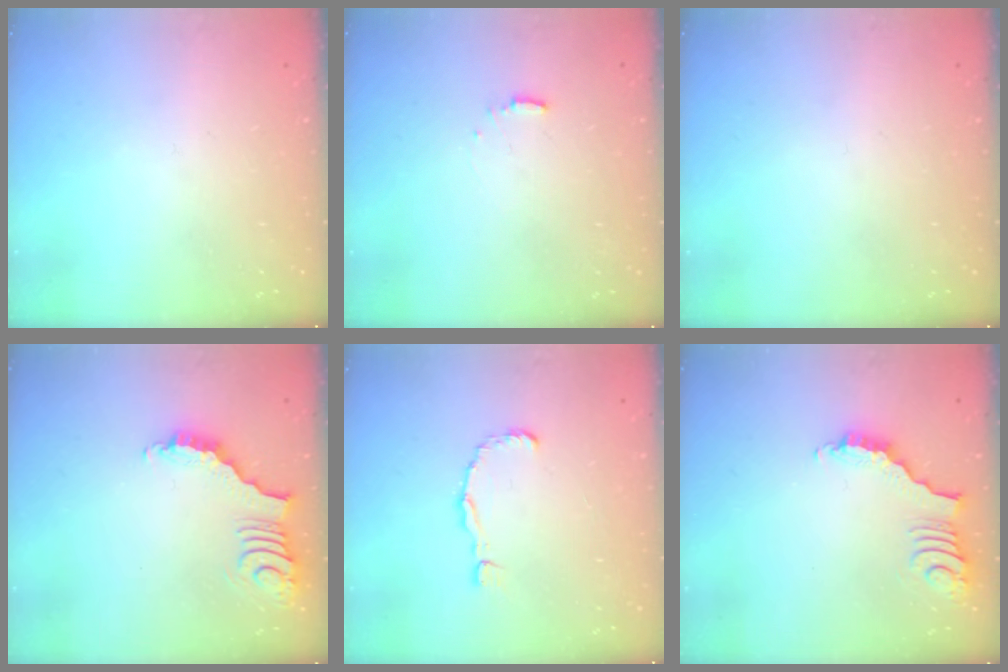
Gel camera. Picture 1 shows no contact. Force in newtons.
{"total": 6.0, "press": 6.0, "slide": 0.6}
{"total": 0.0}
{"total": 4.0, "press": 3.9, "slide": 0.7}
{"total": 2.4, "press": 2.3, "slide": 0.3}
{"total": 3.0, "press": 2.9, "slide": 0.5}